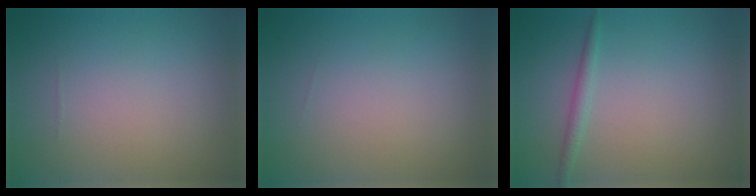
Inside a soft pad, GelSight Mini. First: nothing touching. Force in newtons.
{"total": 0.0}
{"total": 1.3, "press": 1.3, "slide": 0.1}